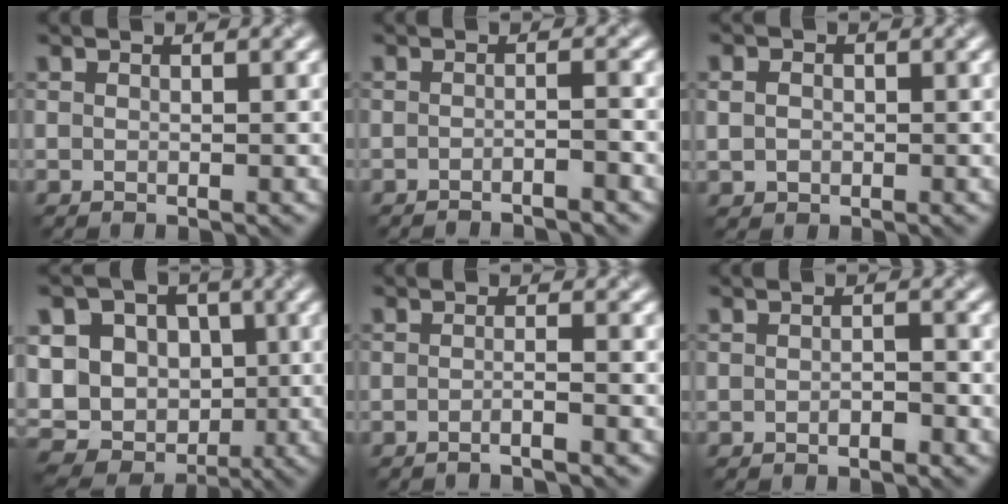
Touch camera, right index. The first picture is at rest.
{"total": 2.3, "force": [-1.6, 0.4, 1.6], "torque": [-0.012, 0.000, -0.034]}
{"total": 1.8, "force": [0.1, 1.6, 0.9], "torque": [-0.015, -0.001, 0.001]}
{"total": 16.4, "force": [0.6, 14.6, 7.4], "torque": [-0.156, 0.014, -0.006]}
{"total": 1.7, "force": [-0.9, 0.3, 1.4], "torque": [-0.012, -0.003, -0.027]}
{"total": 1.4, "force": [-0.7, 0.4, 1.1], "torque": [-0.017, 0.000, -0.012]}